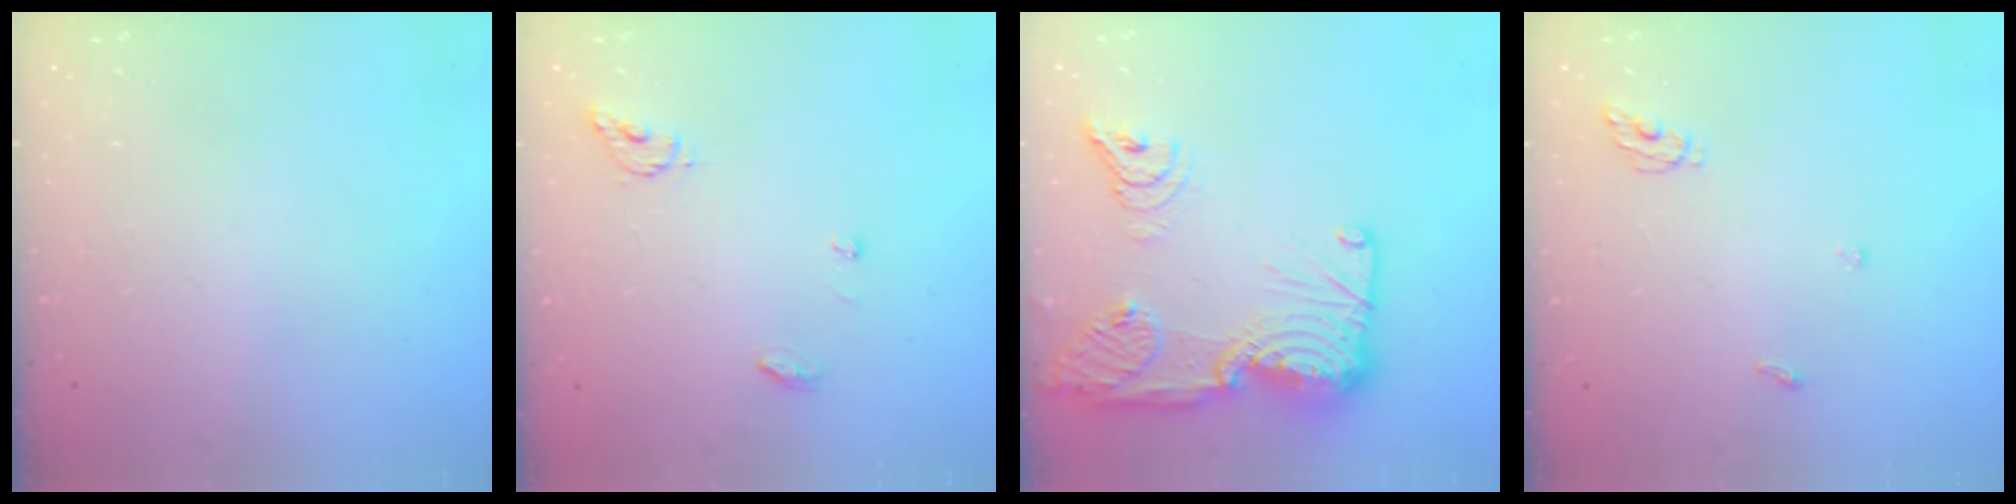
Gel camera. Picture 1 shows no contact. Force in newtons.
{"total": 5.2, "press": 5.2, "slide": 0.0}
{"total": 27.4, "press": 26.4, "slide": 7.2}
{"total": 4.6, "press": 4.6, "slide": 0.5}